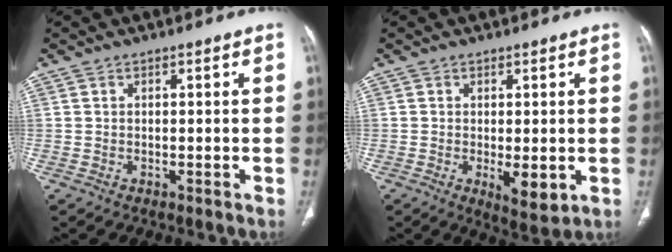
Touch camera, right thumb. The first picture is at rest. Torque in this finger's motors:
{"motor_torque": [0.33, 1.30, 0.17, -0.32, 0.21]}